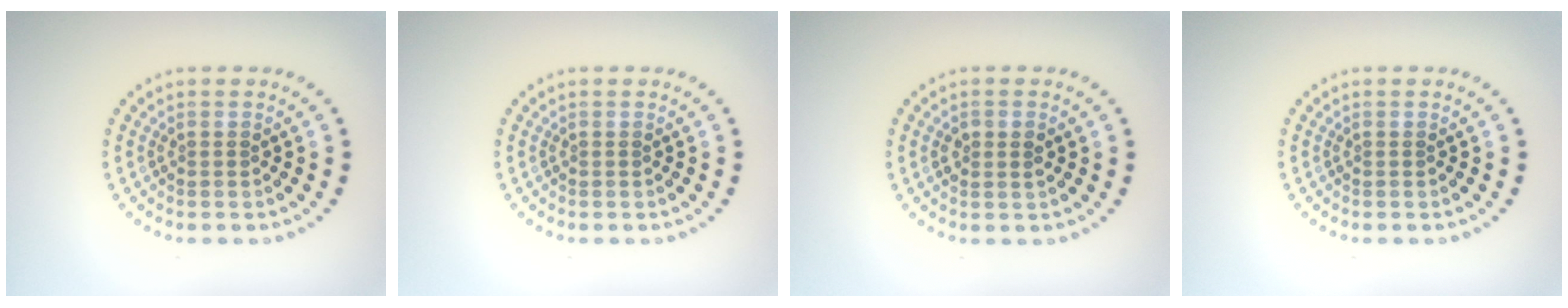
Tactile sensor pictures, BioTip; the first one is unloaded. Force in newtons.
{"total": 0.0}
{"total": 1.5, "press": 1.5, "slide": 0.4}
{"total": 0.0}